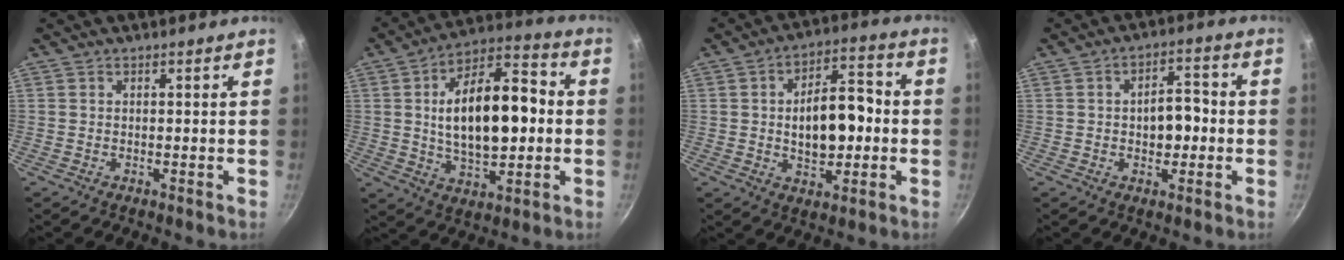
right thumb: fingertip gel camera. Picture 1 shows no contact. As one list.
[{"total": 19.9, "force": [1.1, 10.0, 17.2], "torque": [-0.261, 0.022, 0.016]}, {"total": 13.3, "force": [-0.2, 7.3, 11.2], "torque": [-0.146, 0.025, -0.003]}, {"total": 7.1, "force": [-0.4, 4.2, 5.6], "torque": [-0.063, 0.018, -0.010]}]